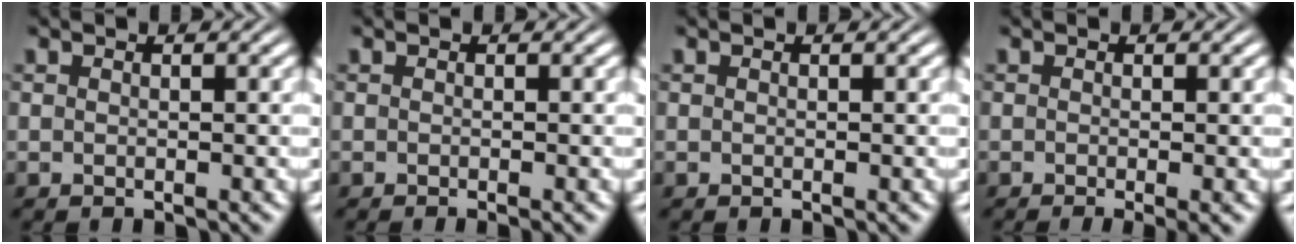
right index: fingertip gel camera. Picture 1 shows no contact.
{"total": 0.9, "force": [-0.8, 0.1, 0.4], "torque": [-0.004, 0.003, -0.015]}
{"total": 0.0}
{"total": 1.9, "force": [-1.3, 0.4, 1.3], "torque": [-0.013, -0.003, -0.022]}